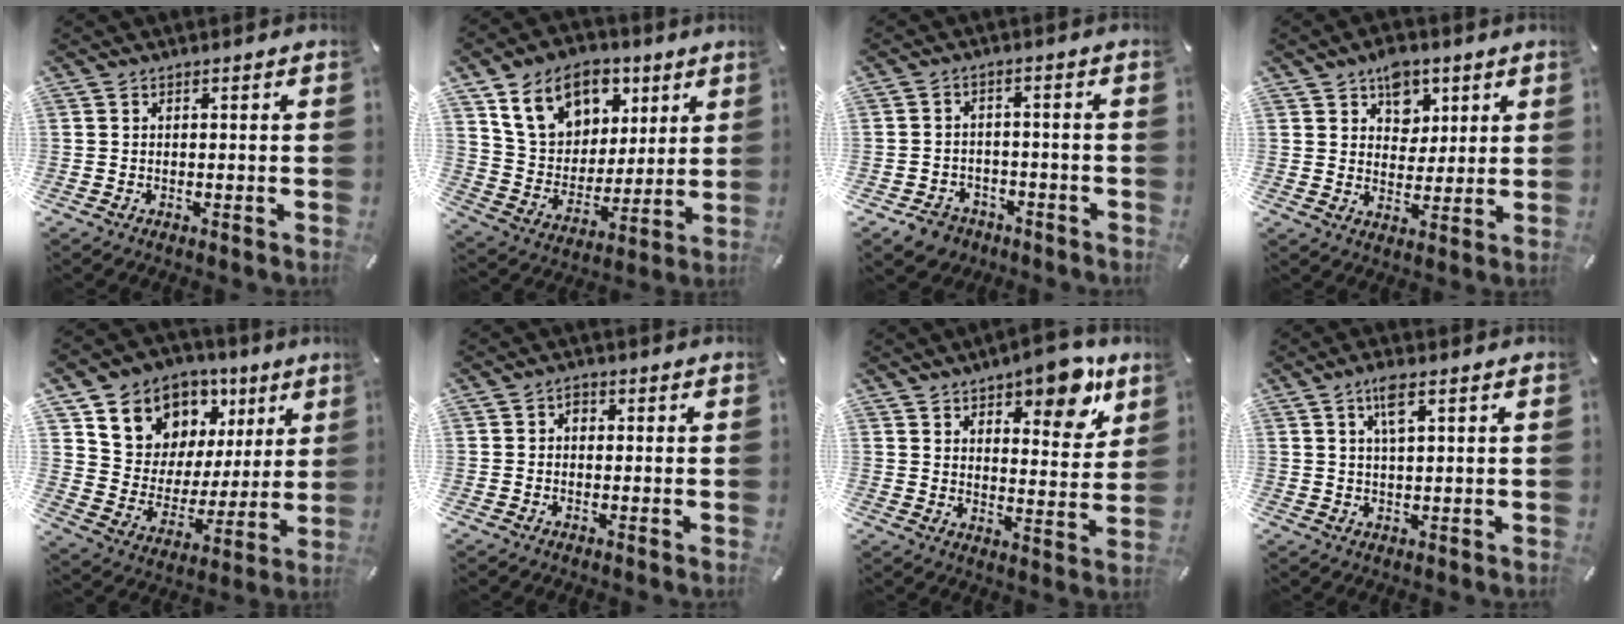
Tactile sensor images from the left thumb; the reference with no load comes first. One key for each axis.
{"total": 15.5, "fx": 8.6, "fy": 11.5, "fz": 5.9, "tx": -0.108, "ty": -0.038, "tz": 0.166}
{"total": 5.4, "fx": -3.5, "fy": 3.9, "fz": 1.3, "tx": -0.027, "ty": 0.019, "tz": -0.065}
{"total": 7.5, "fx": 4.2, "fy": 5.8, "fz": 2.2, "tx": -0.018, "ty": -0.017, "tz": 0.073}
{"total": 11.0, "fx": 6.9, "fy": 8.5, "fz": 0.6, "tx": -0.017, "ty": -0.077, "tz": 0.130}
{"total": 1.4, "fx": -0.1, "fy": 1.2, "fz": 0.7, "tx": -0.014, "ty": 0.006, "tz": -0.004}
{"total": 11.4, "fx": 8.7, "fy": 4.7, "fz": 5.7, "tx": -0.058, "ty": -0.059, "tz": 0.148}
{"total": 5.1, "fx": 2.4, "fy": 1.3, "fz": 4.3, "tx": -0.092, "ty": 0.005, "tz": 0.041}